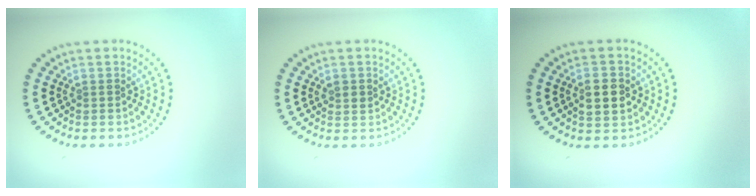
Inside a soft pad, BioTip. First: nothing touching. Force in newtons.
{"total": 1.2, "press": 1.2, "slide": 0.2}
{"total": 2.9, "press": 2.9, "slide": 0.2}